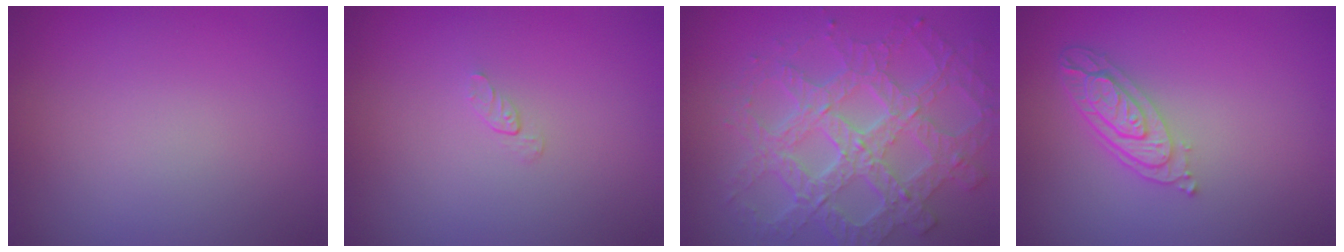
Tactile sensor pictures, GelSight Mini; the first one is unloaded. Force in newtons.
{"total": 0.5, "press": 0.3, "slide": 0.4}
{"total": 7.7, "press": 5.8, "slide": 5.1}
{"total": 3.9, "press": 2.9, "slide": 2.6}